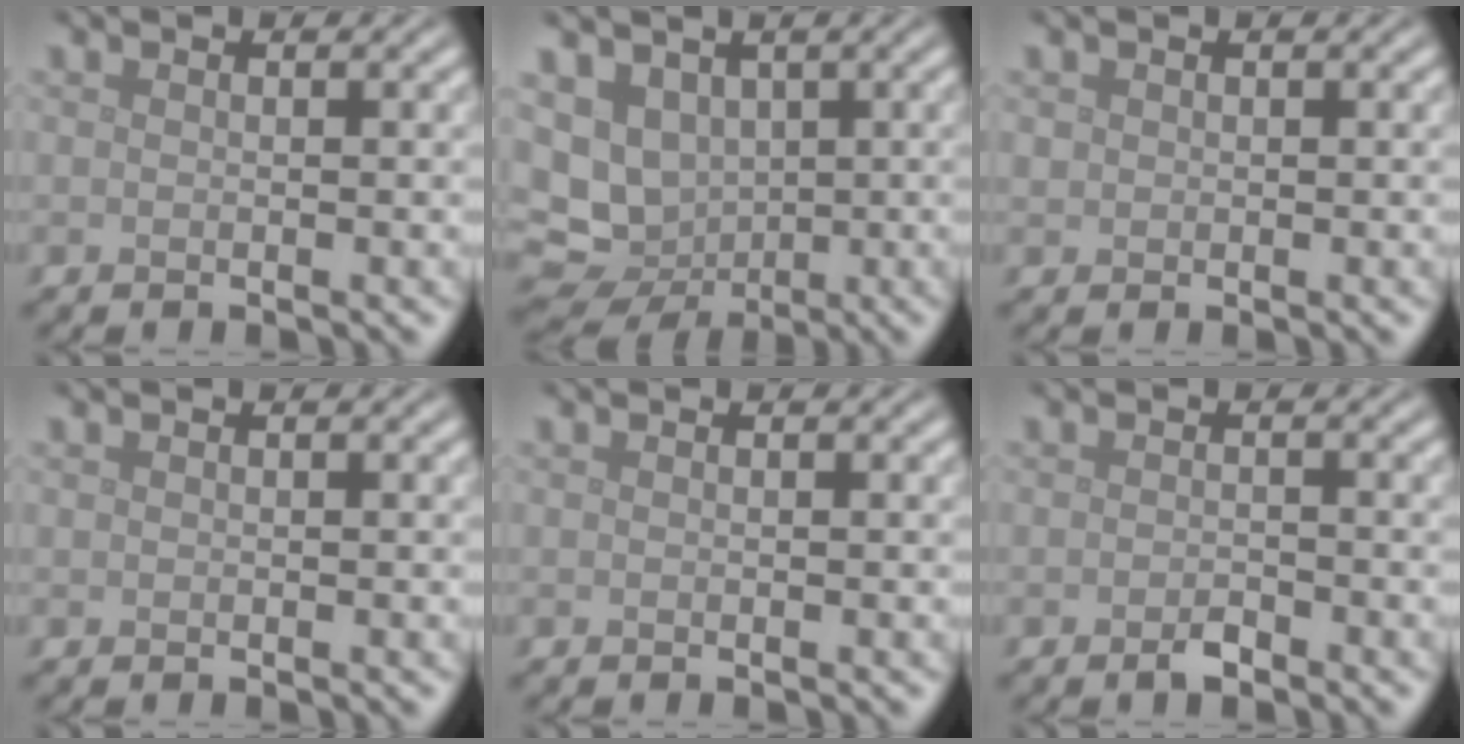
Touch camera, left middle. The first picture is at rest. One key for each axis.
{"total": 7.6, "fx": 0.2, "fy": 6.6, "fz": 3.8, "tx": -0.066, "ty": -0.003, "tz": 0.009}
{"total": 0.6, "fx": 0.2, "fy": 0.5, "fz": 0.0, "tx": 0.004, "ty": -0.001, "tz": 0.005}
{"total": 0.0}
{"total": 0.0}
{"total": 1.2, "fx": -0.8, "fy": 0.5, "fz": 0.7, "tx": -0.013, "ty": 0.000, "tz": -0.015}